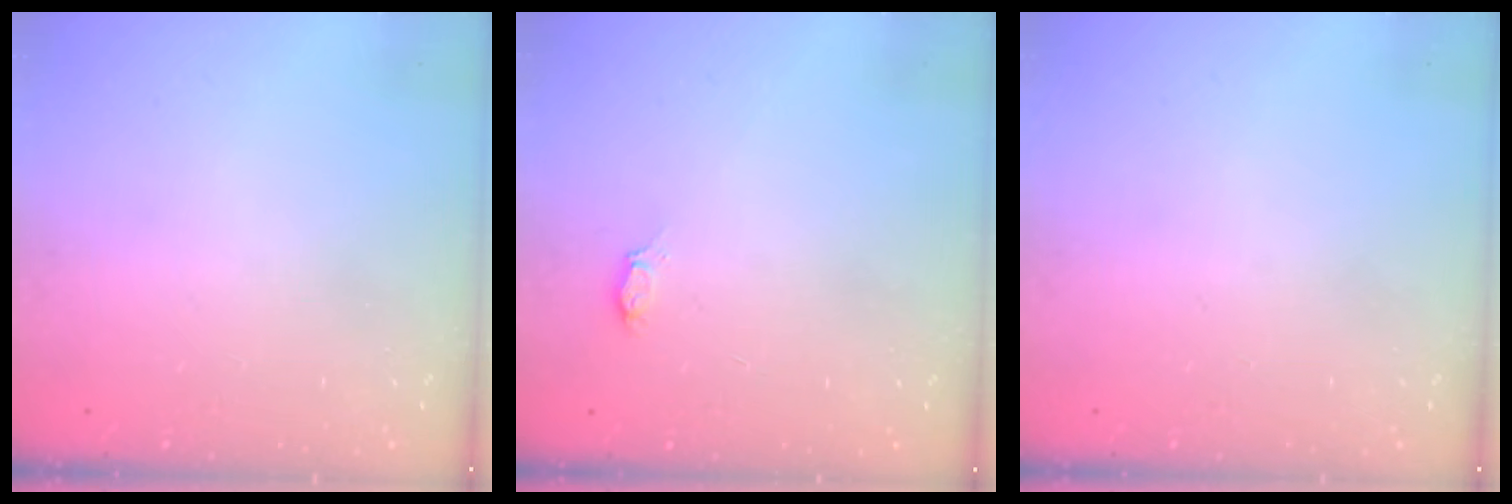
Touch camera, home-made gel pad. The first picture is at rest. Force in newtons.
{"total": 2.0, "press": 2.0, "slide": 0.3}
{"total": 0.0}